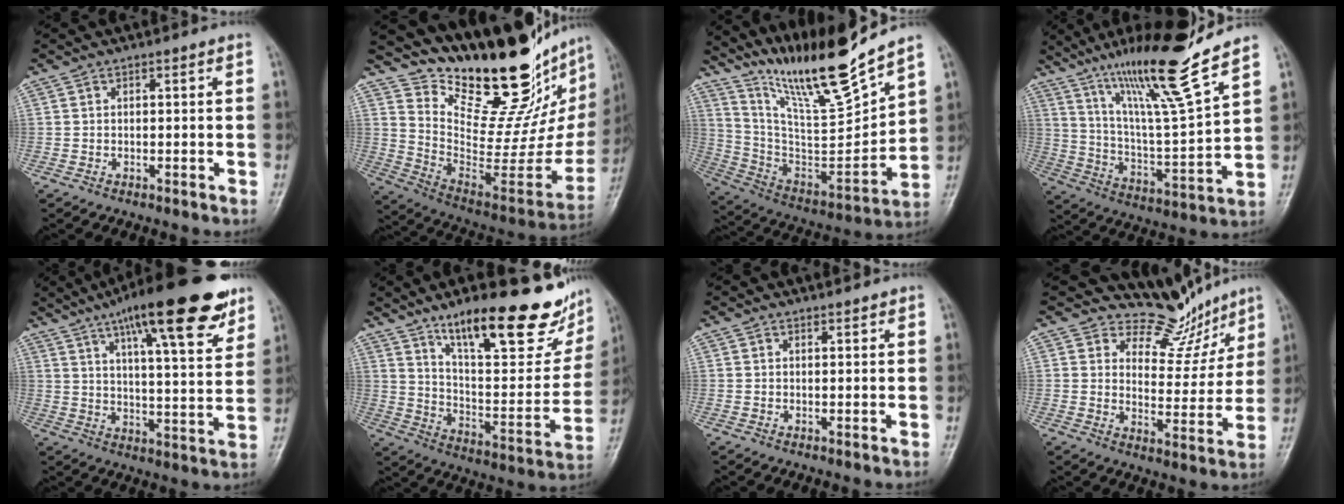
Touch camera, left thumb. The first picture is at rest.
{"total": 27.8, "force": [22.2, 8.4, 14.5], "torque": [-0.182, -0.154, 0.337]}
{"total": 19.6, "force": [16.3, 1.4, 10.8], "torque": [-0.153, -0.100, 0.307]}
{"total": 20.0, "force": [14.3, 1.0, 14.0], "torque": [-0.218, -0.076, 0.255]}
{"total": 21.7, "force": [13.4, 5.3, 16.2], "torque": [-0.221, -0.036, 0.201]}
{"total": 26.3, "force": [16.9, 7.9, 18.6], "torque": [-0.224, -0.068, 0.265]}
{"total": 0.7, "force": [0.7, 0.2, 0.1], "torque": [-0.004, -0.006, 0.010]}
{"total": 9.7, "force": [8.8, 4.2, 1.0], "torque": [0.023, -0.076, 0.130]}